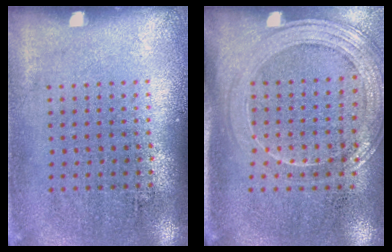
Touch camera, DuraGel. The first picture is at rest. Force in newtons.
{"total": 1.9, "press": 1.7, "slide": 0.8}